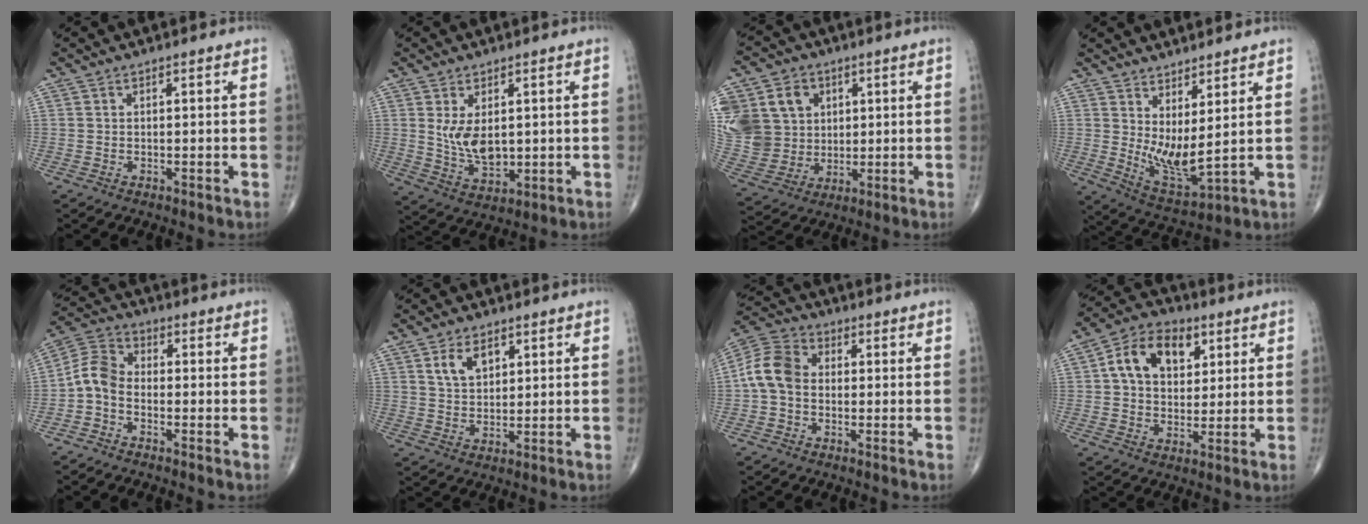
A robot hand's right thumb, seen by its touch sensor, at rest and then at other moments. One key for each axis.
{"total": 7.3, "fx": 1.3, "fy": 4.3, "fz": 5.7, "tx": -0.090, "ty": -0.018, "tz": 0.037}
{"total": 23.4, "fx": 5.6, "fy": 19.8, "fz": 11.3, "tx": -0.274, "ty": 0.038, "tz": 0.127}
{"total": 9.1, "fx": 2.9, "fy": 2.8, "fz": 8.1, "tx": -0.145, "ty": -0.045, "tz": 0.068}
{"total": 6.1, "fx": -2.0, "fy": 4.1, "fz": 4.1, "tx": -0.073, "ty": 0.028, "tz": -0.056}
{"total": 5.9, "fx": 2.7, "fy": 3.7, "fz": 3.7, "tx": -0.053, "ty": -0.013, "tz": 0.051}
{"total": 8.7, "fx": -0.5, "fy": 6.6, "fz": 5.7, "tx": -0.106, "ty": 0.027, "tz": -0.023}
{"total": 12.4, "fx": 3.8, "fy": 8.6, "fz": 8.1, "tx": -0.104, "ty": 0.003, "tz": 0.059}